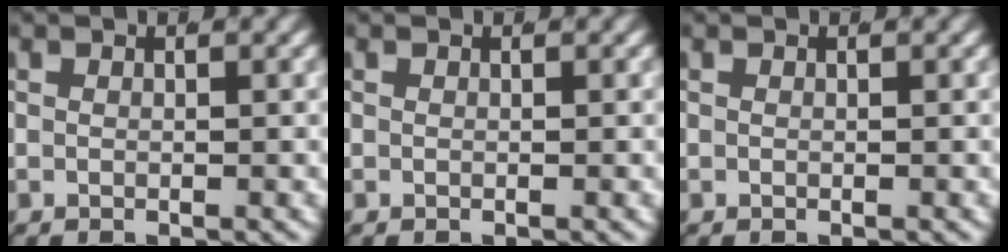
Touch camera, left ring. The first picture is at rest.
{"total": 0.0}
{"total": 0.0}